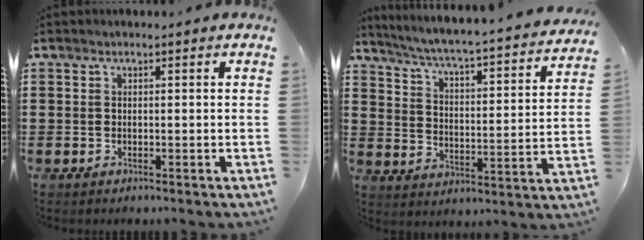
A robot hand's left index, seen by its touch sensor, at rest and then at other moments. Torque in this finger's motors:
{"motor_torque": [2.14, 0.00, 0.17, 0.14]}